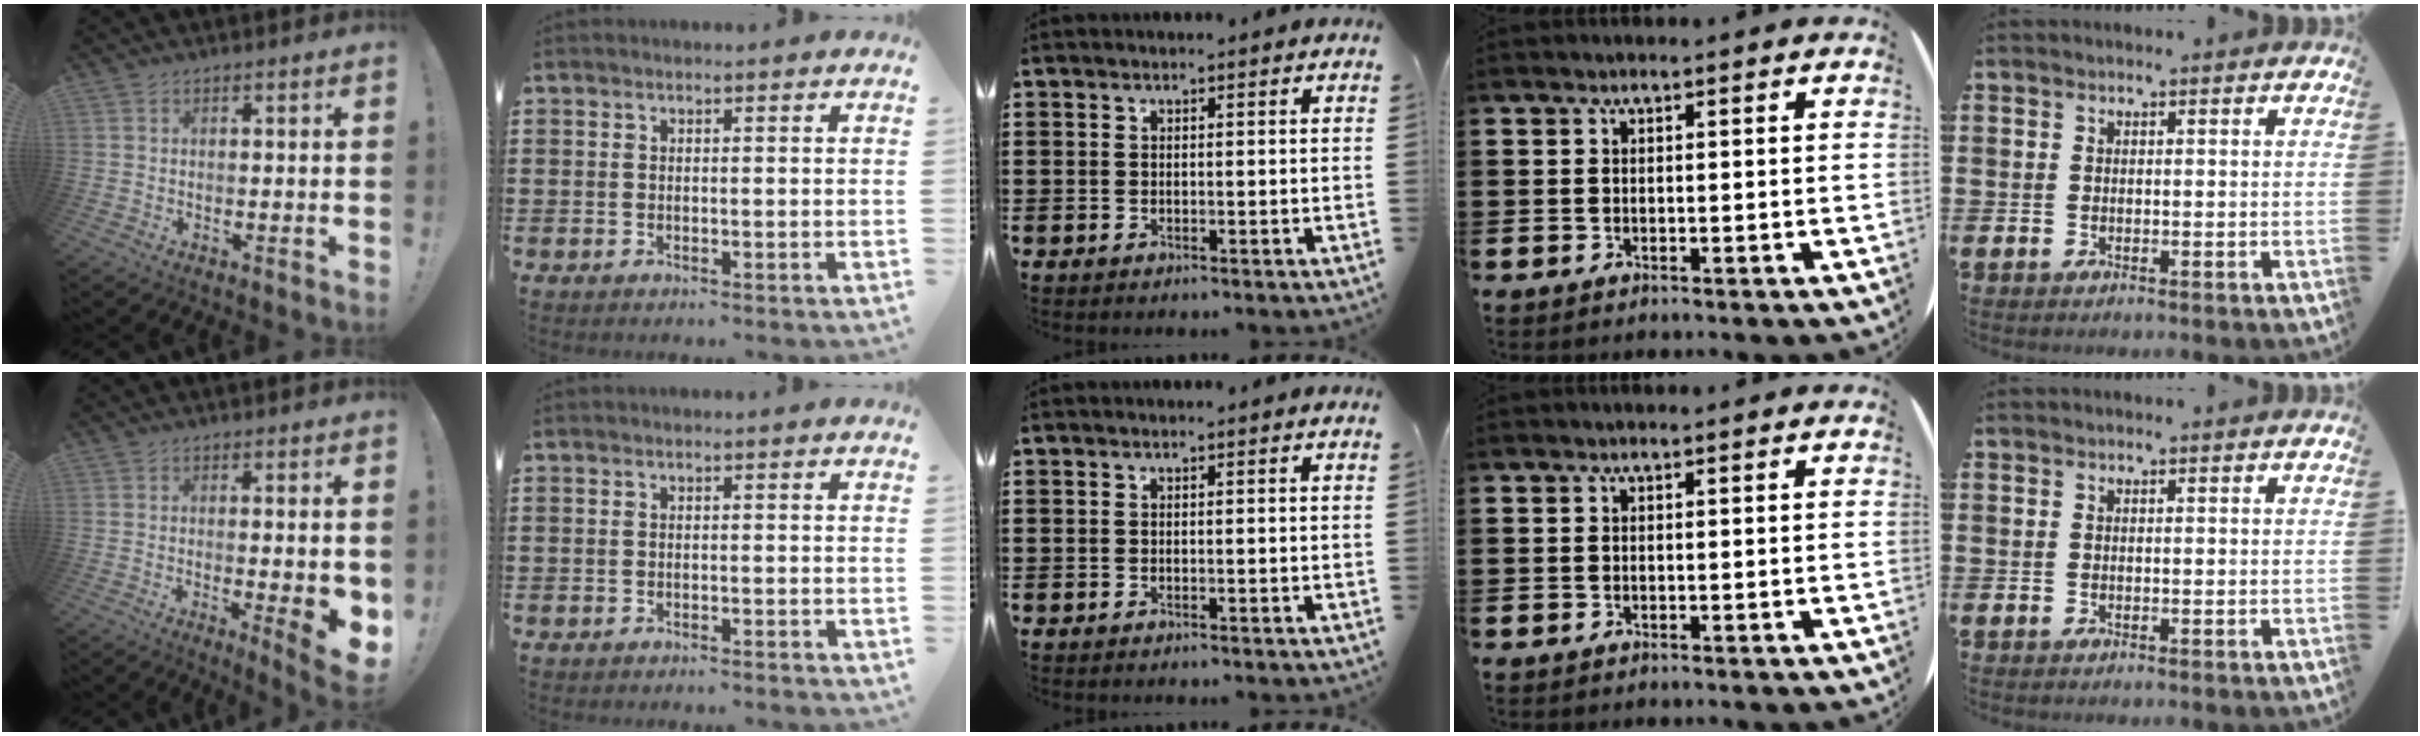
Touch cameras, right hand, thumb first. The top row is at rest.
{"thumb": {"total": 7.8, "force": [-0.2, 1.0, 7.7], "torque": [-0.092, -0.017, 0.001]}, "index": {"total": 0.8, "force": [-0.8, 0.0, 0.2], "torque": [-0.005, -0.001, -0.016]}}